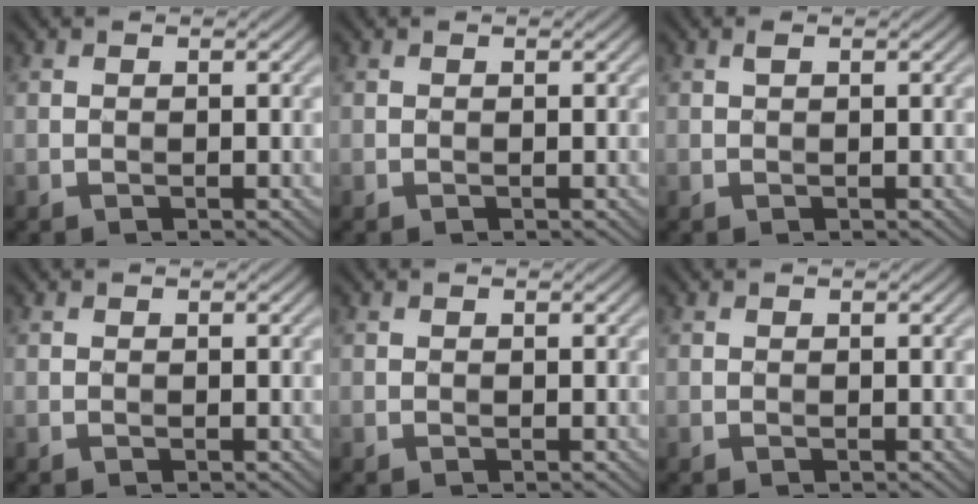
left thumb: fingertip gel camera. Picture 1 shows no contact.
{"total": 0.0}
{"total": 0.5, "force": [0.2, 0.1, 0.4], "torque": [-0.011, 0.003, 0.004]}
{"total": 0.0}
{"total": 0.0}
{"total": 0.0}